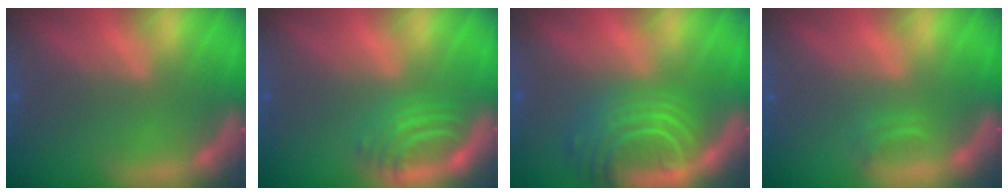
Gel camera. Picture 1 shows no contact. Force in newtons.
{"total": 3.4}
{"total": 8.1}
{"total": 0.9}